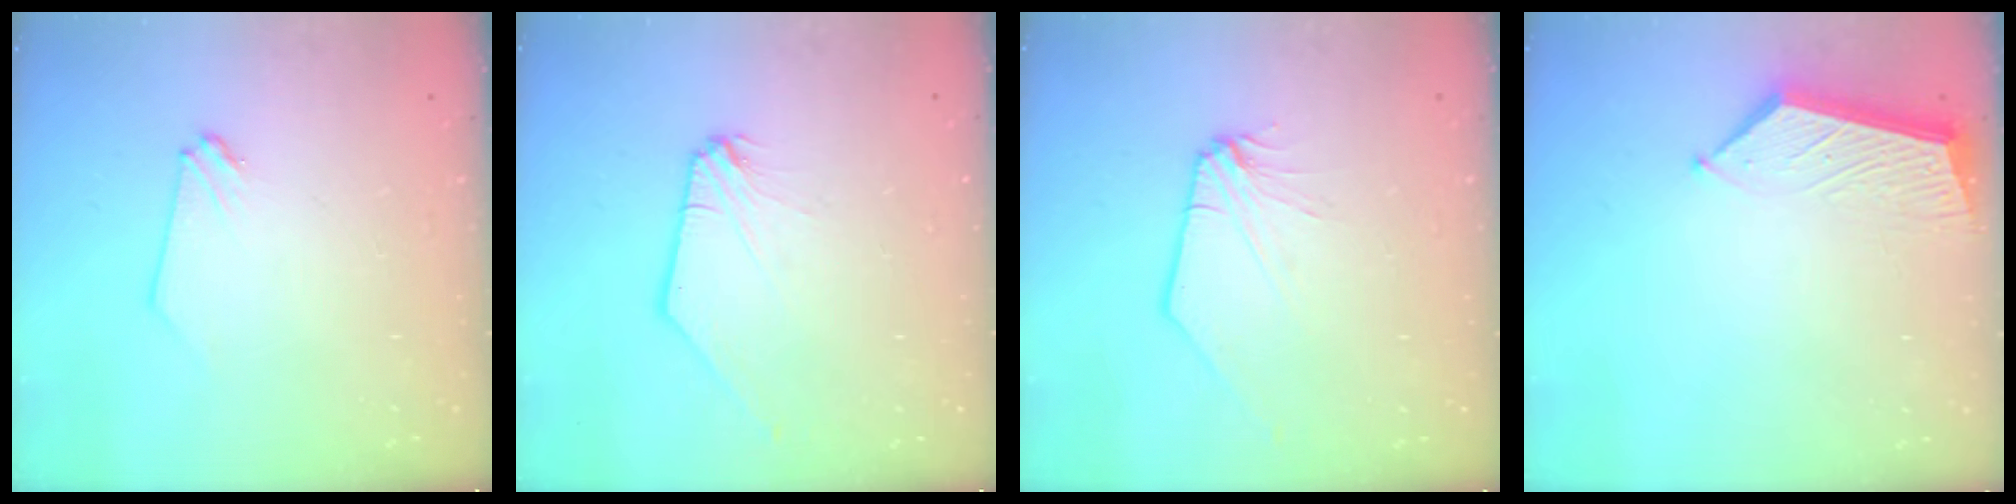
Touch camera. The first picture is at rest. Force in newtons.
{"total": 0.6, "press": 0.5, "slide": 0.1}
{"total": 0.0}
{"total": 7.3, "press": 7.3, "slide": 0.5}